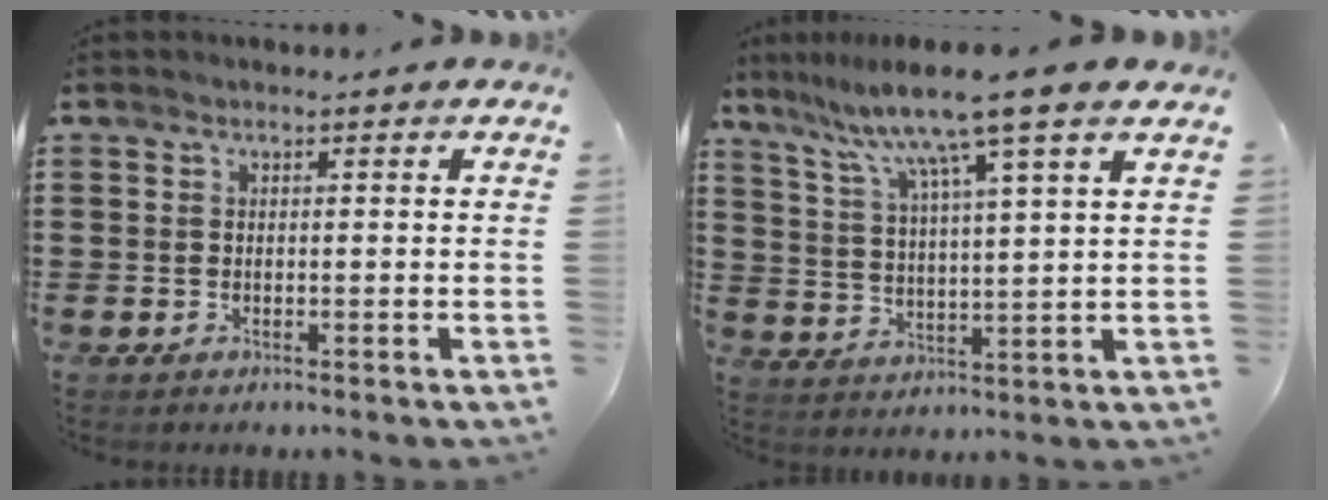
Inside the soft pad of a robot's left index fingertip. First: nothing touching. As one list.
[{"total": 10.1, "force": [7.6, -0.7, 6.5], "torque": [-0.151, -0.036, 0.121]}]